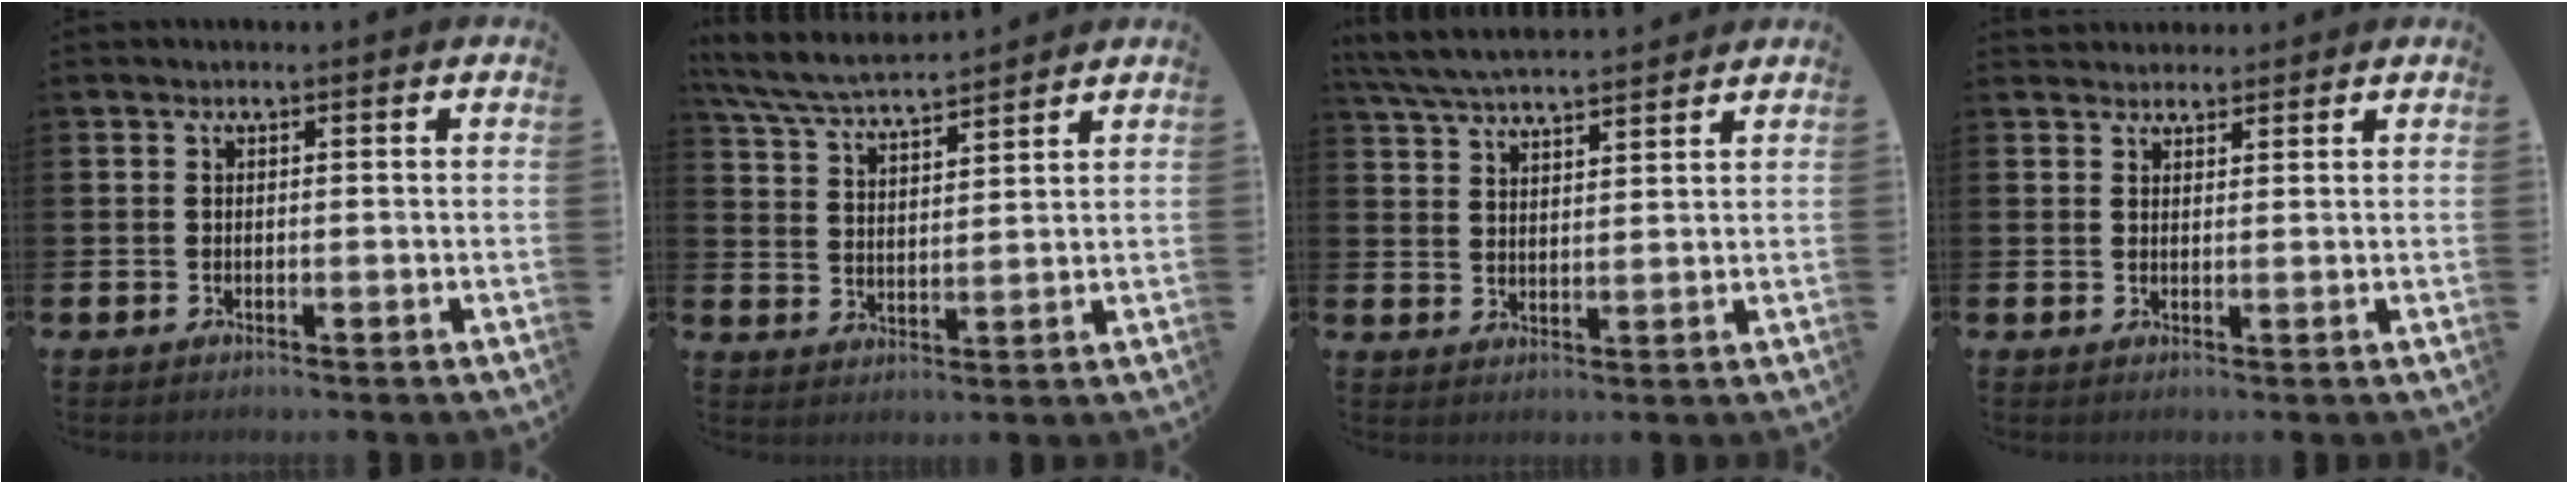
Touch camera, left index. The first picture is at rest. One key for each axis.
{"total": 6.1, "fx": 5.8, "fy": 0.6, "fz": 1.5, "tx": -0.051, "ty": -0.033, "tz": 0.102}
{"total": 5.9, "fx": 5.8, "fy": 0.4, "fz": 1.3, "tx": -0.043, "ty": -0.029, "tz": 0.104}
{"total": 2.4, "fx": 2.3, "fy": 0.8, "fz": -0.2, "tx": 0.016, "ty": -0.011, "tz": 0.039}